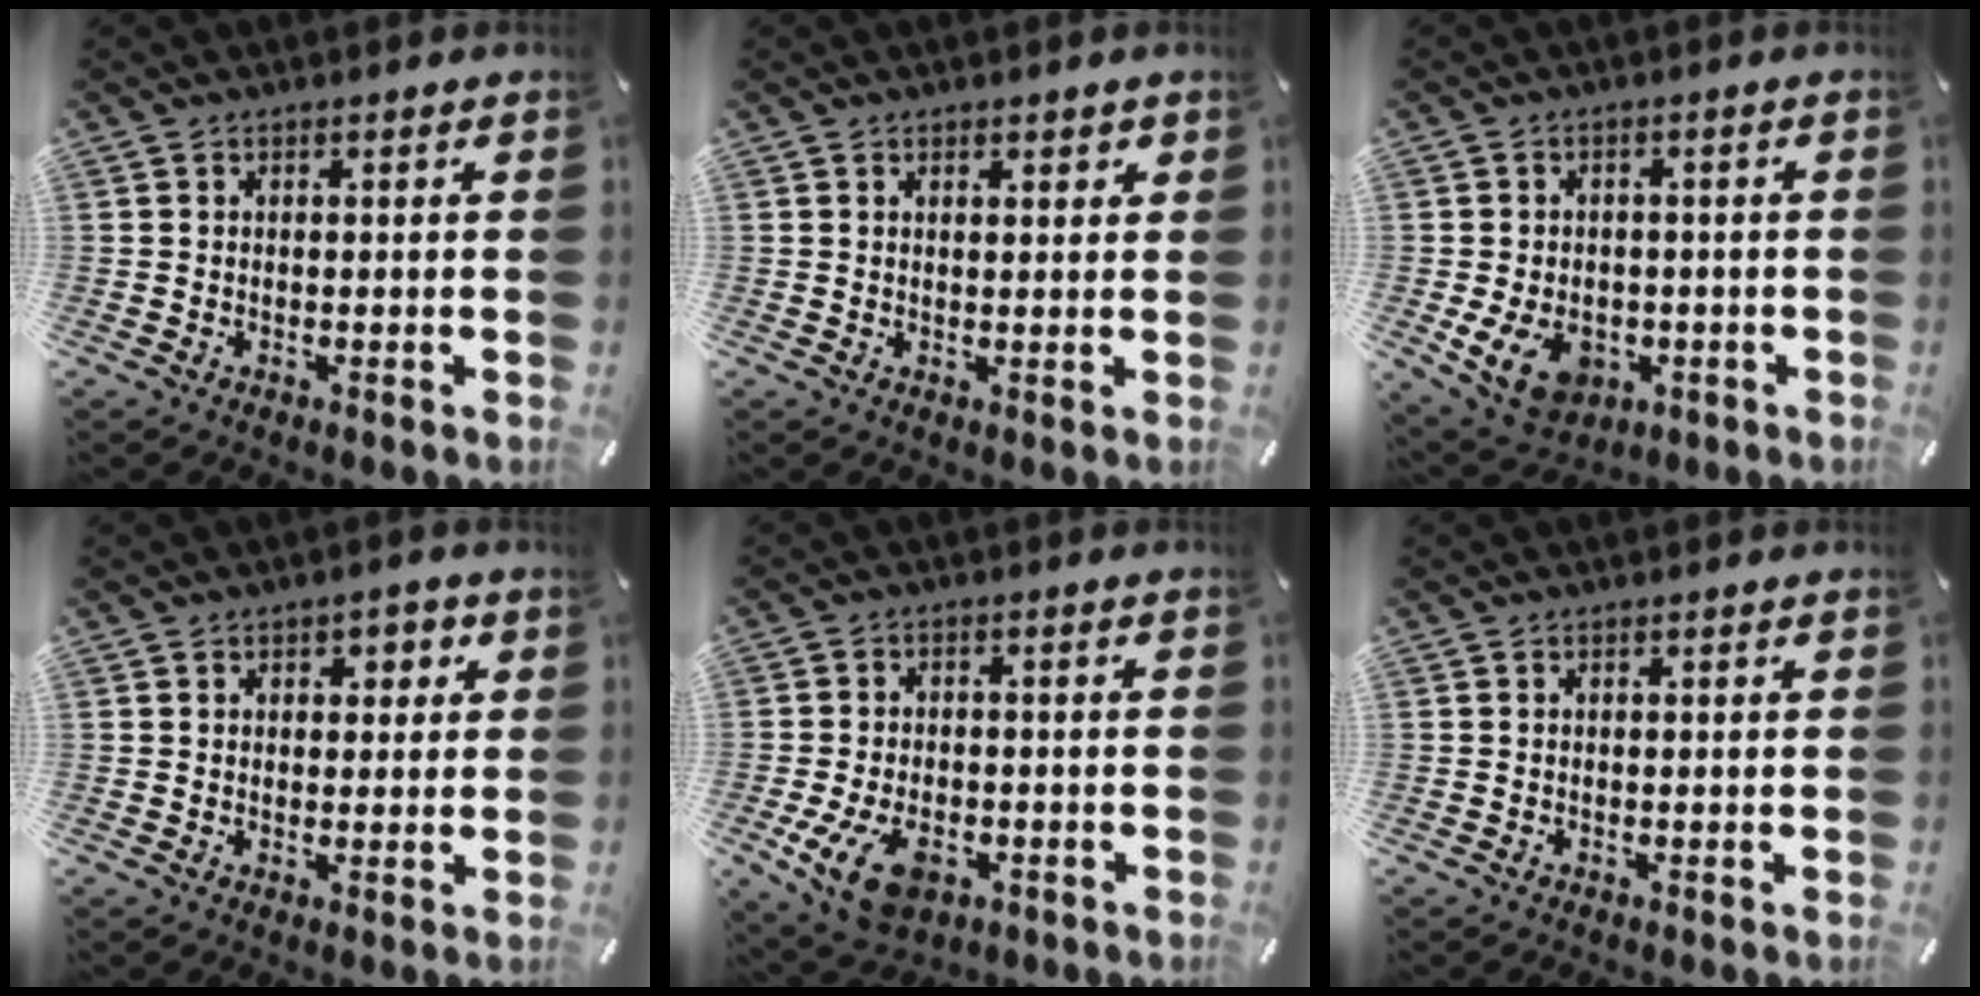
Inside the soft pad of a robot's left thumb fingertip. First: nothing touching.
{"total": 1.6, "force": [1.1, 0.8, 0.9], "torque": [-0.010, -0.002, 0.017]}
{"total": 9.0, "force": [-2.7, 6.8, 5.2], "torque": [-0.106, 0.006, -0.049]}
{"total": 2.4, "force": [0.7, 1.9, 1.2], "torque": [-0.001, -0.003, 0.003]}
{"total": 10.1, "force": [-3.8, 6.6, 6.6], "torque": [-0.137, 0.004, -0.067]}
{"total": 0.0}